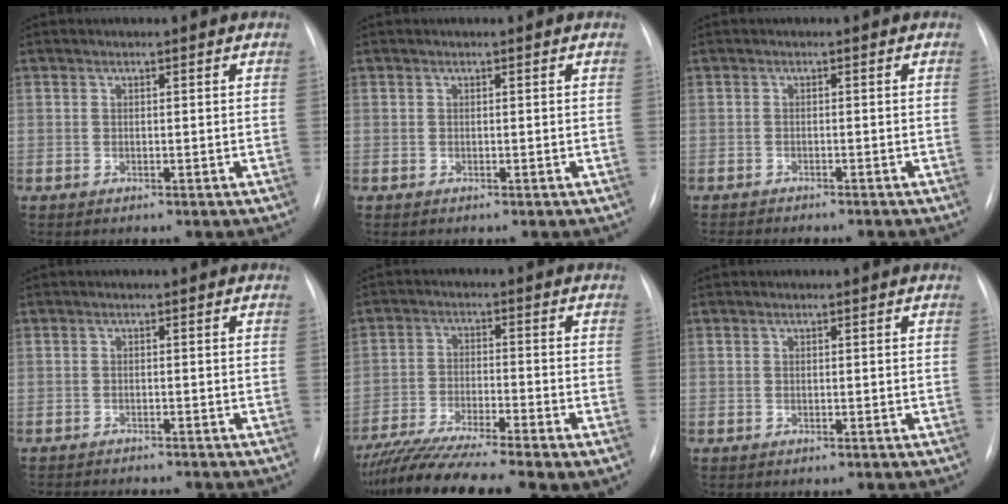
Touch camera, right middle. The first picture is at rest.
{"total": 0.0}
{"total": 8.4, "force": [-7.5, 1.5, 3.6], "torque": [-0.047, -0.005, -0.097]}
{"total": 7.3, "force": [-6.7, 1.0, 2.7], "torque": [-0.031, -0.008, -0.087]}
{"total": 14.0, "force": [-10.9, 0.7, 8.7], "torque": [-0.166, -0.034, -0.181]}
{"total": 0.0}